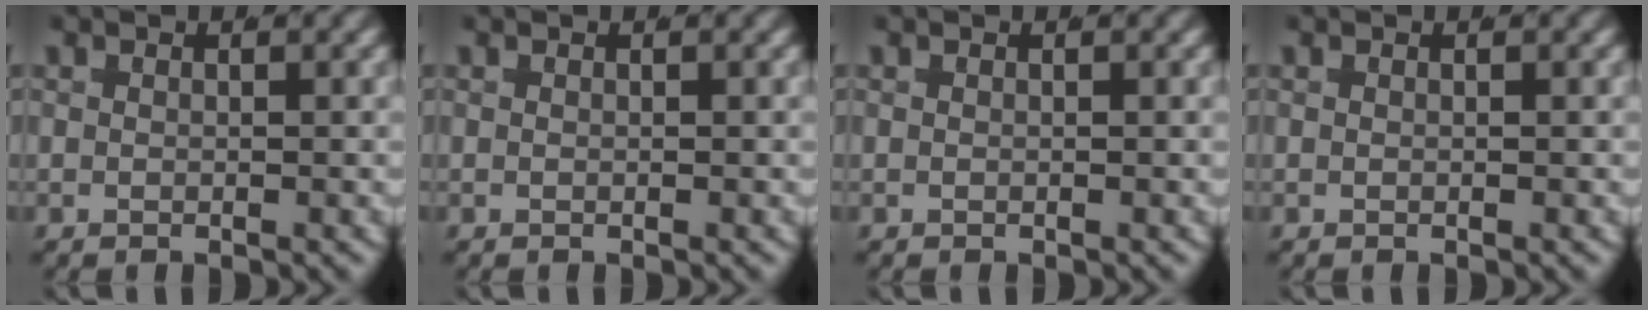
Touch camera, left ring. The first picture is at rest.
{"total": 0.0}
{"total": 0.0}
{"total": 0.0}